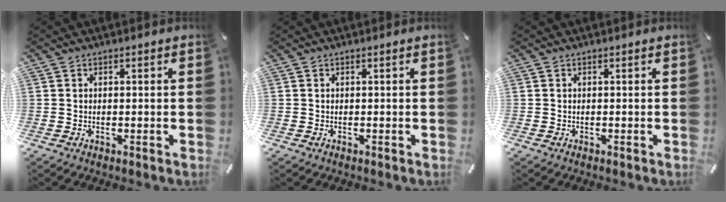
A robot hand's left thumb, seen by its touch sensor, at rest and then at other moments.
{"total": 0.0}
{"total": 0.0}